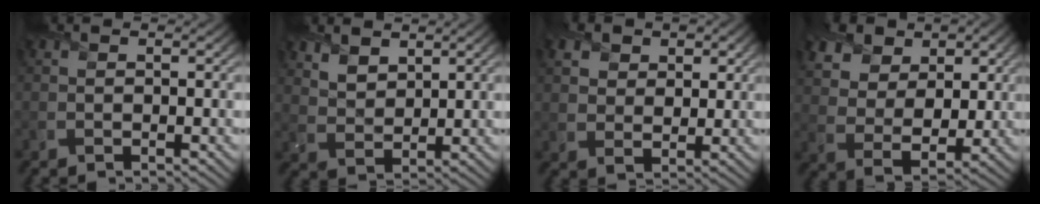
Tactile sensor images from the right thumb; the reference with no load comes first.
{"total": 4.7, "force": [3.4, 2.4, 2.1], "torque": [-0.056, -0.015, 0.080]}
{"total": 5.0, "force": [2.5, 3.5, 2.4], "torque": [-0.066, -0.003, 0.044]}
{"total": 9.3, "force": [5.1, 5.9, 5.0], "torque": [-0.133, 0.001, 0.091]}